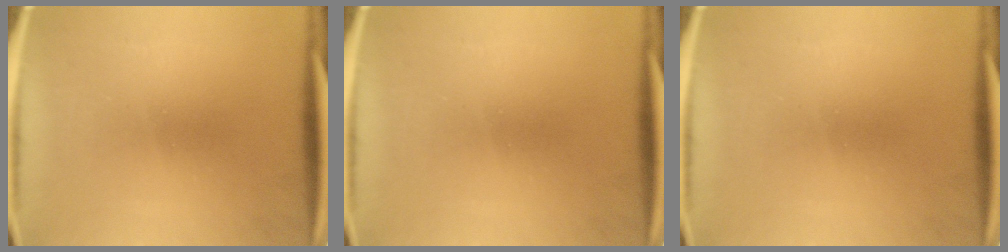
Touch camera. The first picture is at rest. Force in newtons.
{"total": 0.0}
{"total": 0.0}